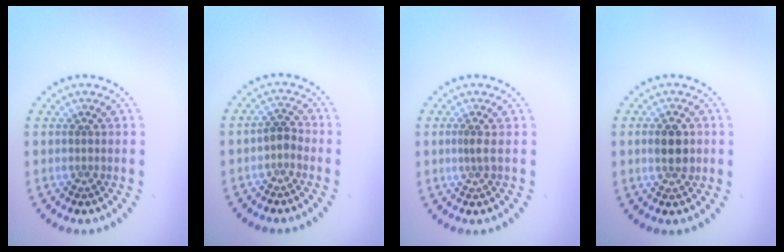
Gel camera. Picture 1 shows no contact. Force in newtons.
{"total": 1.2, "press": 1.0, "slide": 0.7}
{"total": 0.8, "press": 0.4, "slide": 0.6}
{"total": 2.9, "press": 2.9, "slide": 0.2}